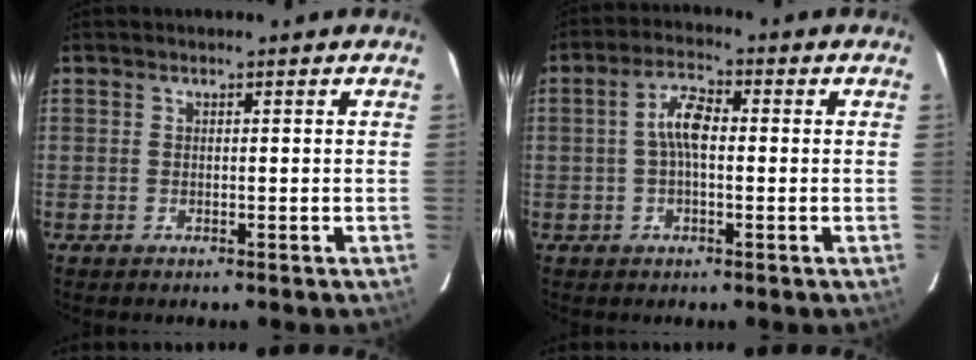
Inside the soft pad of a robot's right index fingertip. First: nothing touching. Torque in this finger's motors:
{"motor_torque": [0.75, -0.08, 0.35, 0.11]}